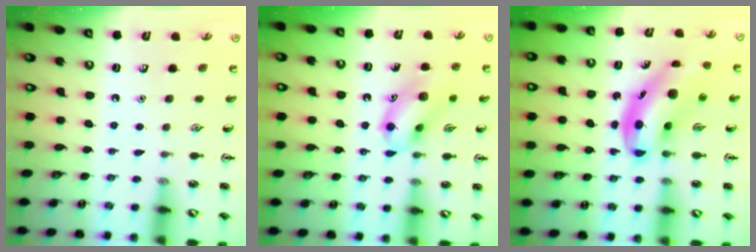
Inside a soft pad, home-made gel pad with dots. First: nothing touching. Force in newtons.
{"total": 12.4, "press": 12.3, "slide": 1.7}
{"total": 8.2, "press": 7.8, "slide": 2.4}